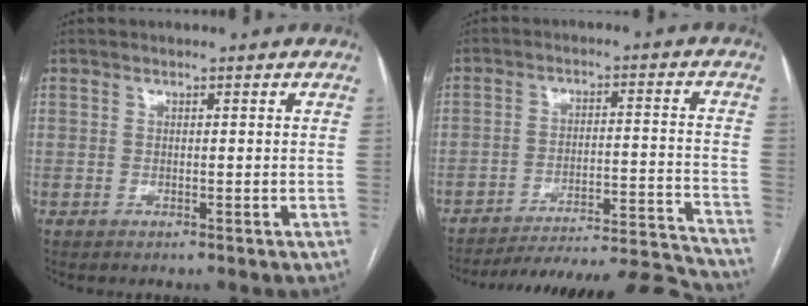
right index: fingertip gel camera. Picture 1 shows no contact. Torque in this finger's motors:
{"motor_torque": [-0.09, -1.32, 0.21, 0.09]}